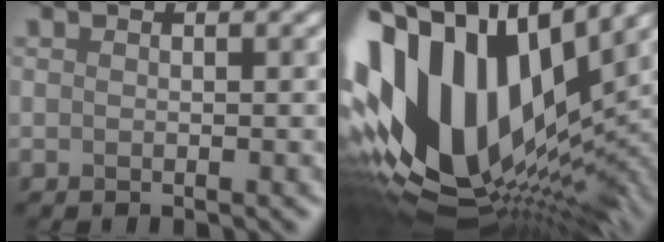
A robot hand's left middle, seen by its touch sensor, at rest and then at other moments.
{"total": 16.7, "force": [2.9, 10.4, 12.8], "torque": [-0.285, 0.016, 0.051]}